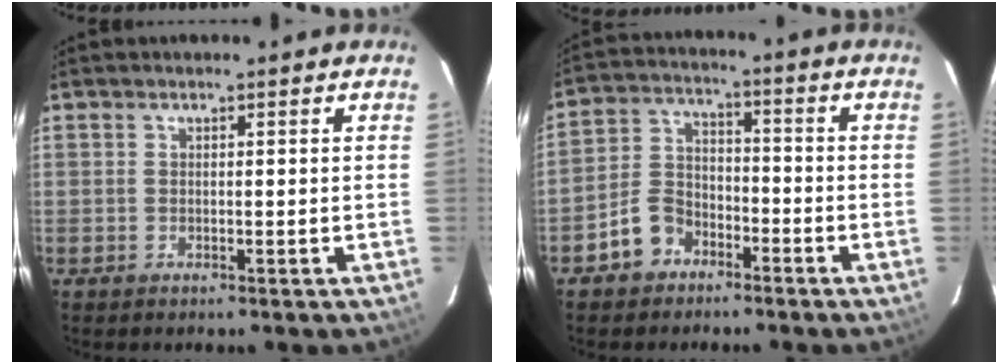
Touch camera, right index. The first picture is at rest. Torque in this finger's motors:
{"motor_torque": [0.89, -0.75, 0.31, 0.06]}